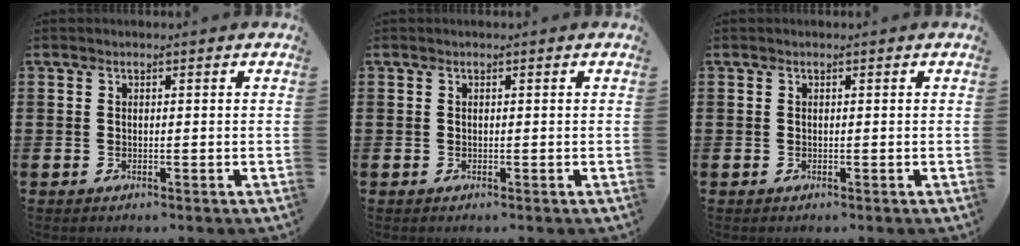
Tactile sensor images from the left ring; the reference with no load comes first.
{"total": 0.0}
{"total": 0.0}